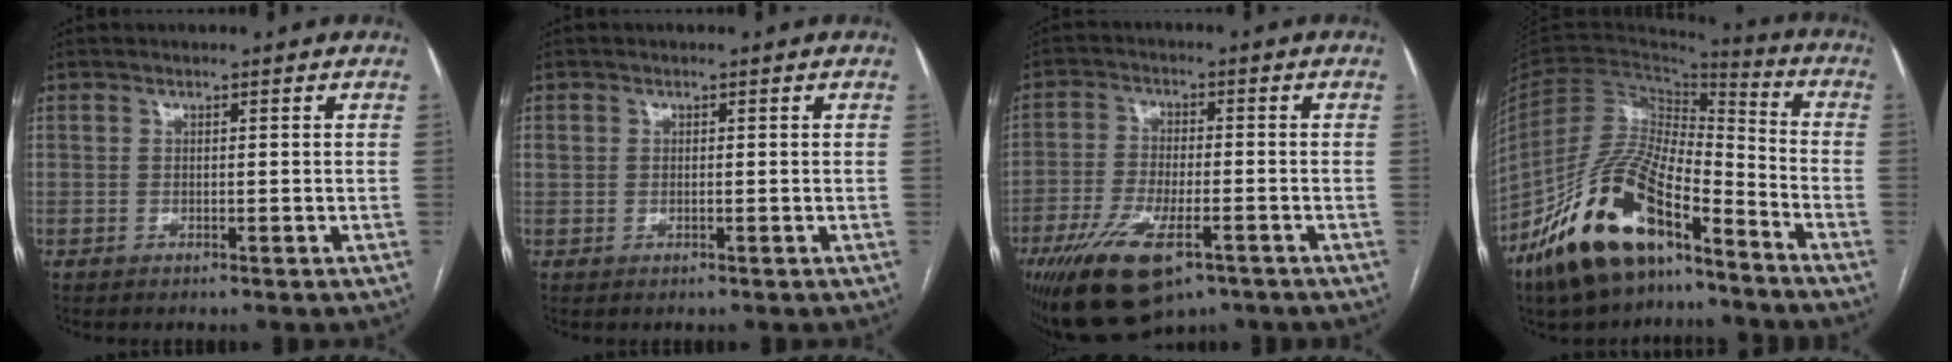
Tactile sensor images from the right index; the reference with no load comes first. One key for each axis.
{"total": 1.0, "fx": 0.2, "fy": 0.8, "fz": 0.5, "tx": -0.015, "ty": 0.008, "tz": 0.006}
{"total": 12.7, "fx": -7.4, "fy": 4.6, "fz": 9.3, "tx": -0.174, "ty": -0.016, "tz": -0.120}
{"total": 19.5, "fx": -13.3, "fy": 6.6, "fz": 12.6, "tx": -0.260, "ty": -0.004, "tz": -0.244}